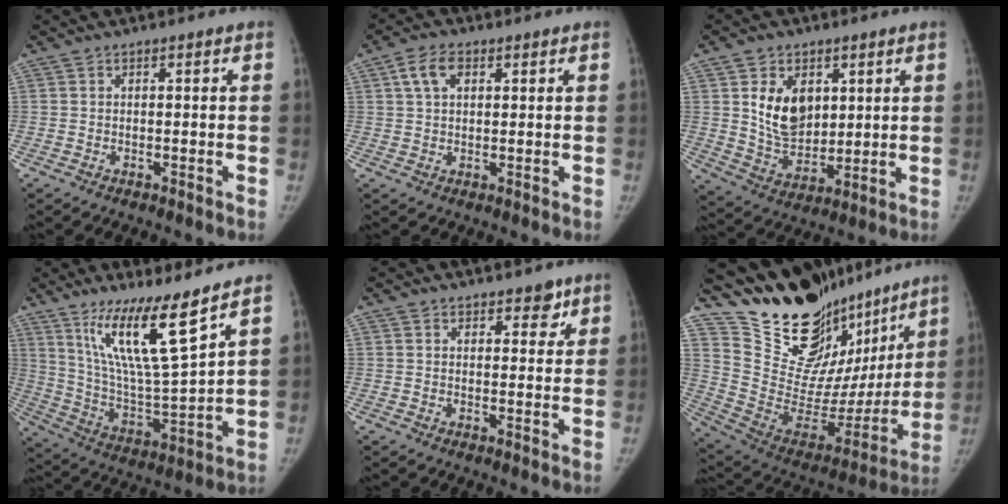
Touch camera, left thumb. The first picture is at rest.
{"total": 5.0, "force": [2.1, 3.0, 3.5], "torque": [-0.061, 0.006, 0.038]}
{"total": 11.4, "force": [3.6, 7.9, 7.4], "torque": [-0.089, -0.028, 0.078]}
{"total": 16.4, "force": [10.8, 1.6, 12.2], "torque": [-0.205, -0.076, 0.208]}
{"total": 3.9, "force": [2.8, 2.0, 1.8], "torque": [0.004, -0.016, 0.039]}
{"total": 29.6, "force": [23.2, 13.5, 12.6], "torque": [-0.165, -0.116, 0.365]}